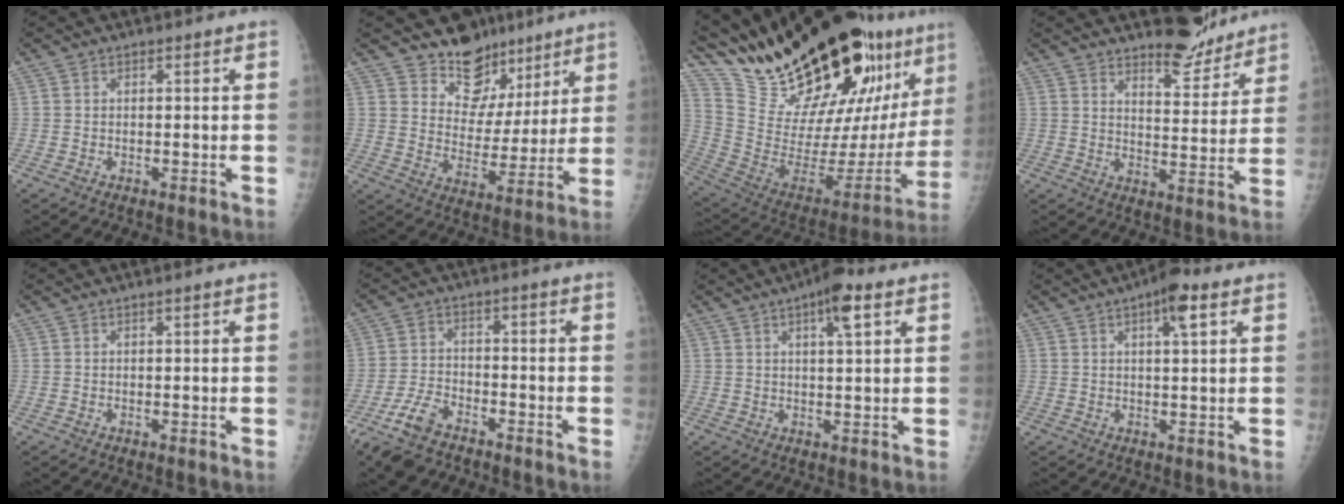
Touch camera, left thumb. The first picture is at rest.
{"total": 11.9, "force": [9.1, 7.3, 2.4], "torque": [0.010, -0.058, 0.143]}
{"total": 35.8, "force": [27.0, 9.4, 21.5], "torque": [-0.331, -0.125, 0.418]}
{"total": 8.6, "force": [7.9, 2.4, 2.6], "torque": [-0.009, -0.070, 0.120]}
{"total": 0.0}
{"total": 8.5, "force": [-6.1, 4.2, 4.2], "torque": [-0.091, 0.017, -0.116]}
{"total": 6.4, "force": [3.2, 1.6, 5.4], "torque": [-0.078, -0.002, 0.045]}
{"total": 5.8, "force": [2.7, 1.5, 4.9], "torque": [-0.070, -0.001, 0.037]}